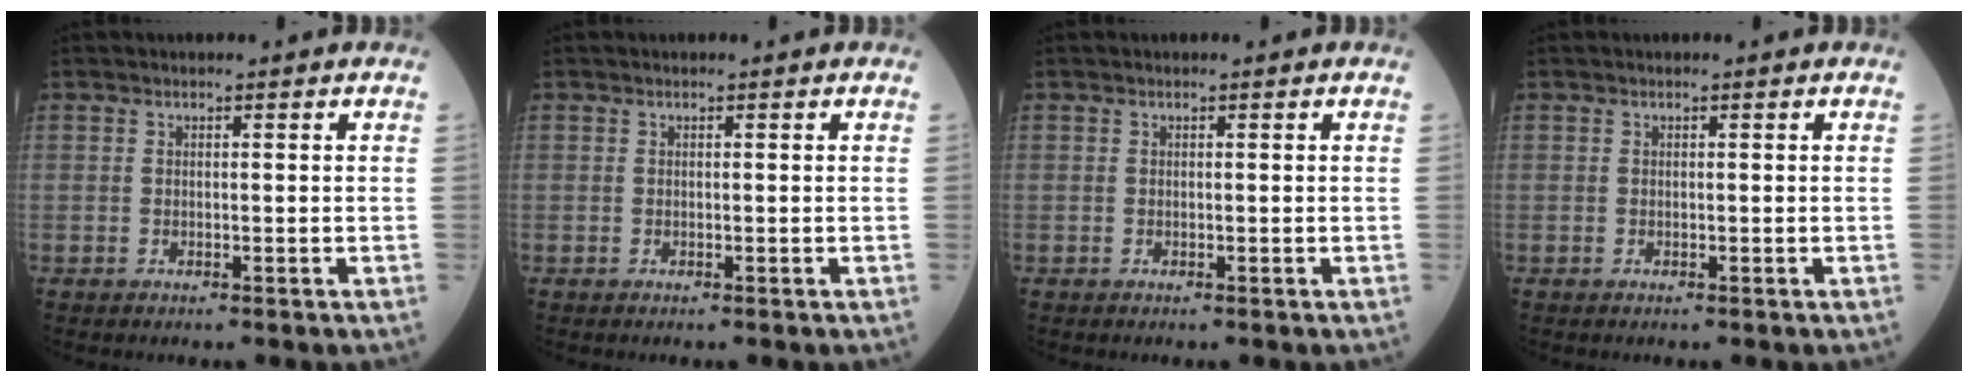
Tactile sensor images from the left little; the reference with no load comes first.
{"total": 0.0}
{"total": 0.0}
{"total": 0.0}